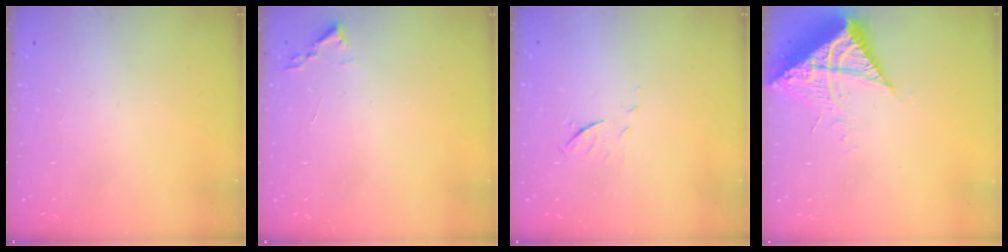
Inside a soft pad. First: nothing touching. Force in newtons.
{"total": 1.9, "press": 1.8, "slide": 0.3}
{"total": 6.3, "press": 6.2, "slide": 0.6}
{"total": 9.4, "press": 9.4, "slide": 1.0}